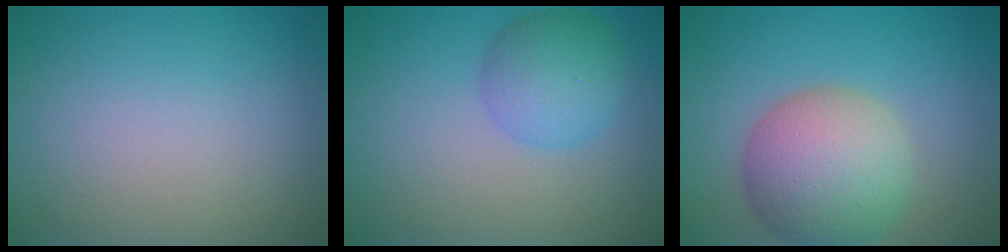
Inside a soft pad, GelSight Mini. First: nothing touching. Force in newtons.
{"total": 4.0, "press": 3.9, "slide": 0.2}
{"total": 7.8, "press": 7.8, "slide": 0.3}